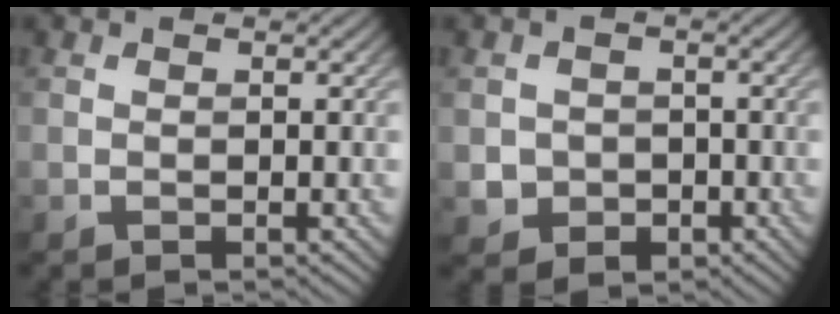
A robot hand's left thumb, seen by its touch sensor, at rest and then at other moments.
{"total": 3.1, "force": [-0.8, 2.9, 0.8], "torque": [-0.016, -0.008, -0.017]}